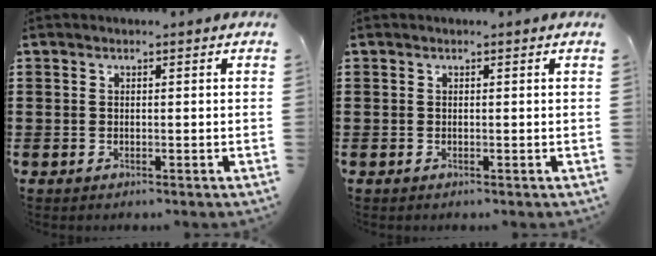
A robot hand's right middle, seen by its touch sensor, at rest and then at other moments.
{"total": 0.0}